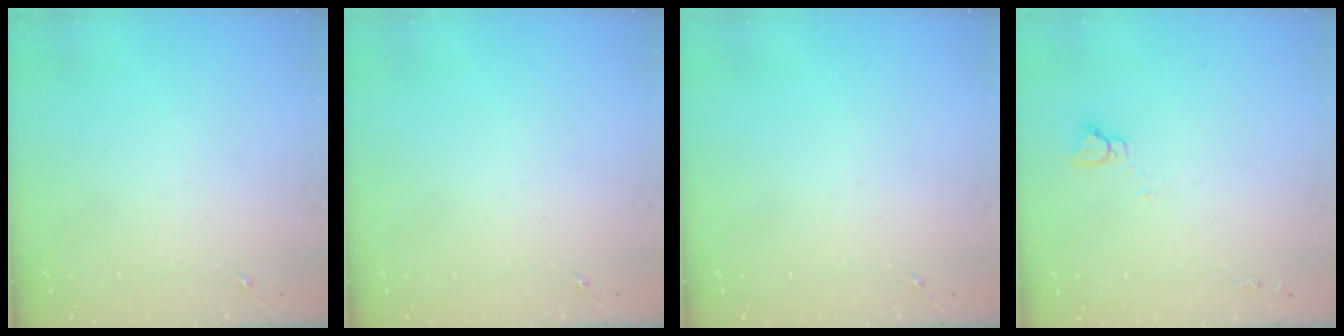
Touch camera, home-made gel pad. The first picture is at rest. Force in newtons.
{"total": 0.0}
{"total": 0.0}
{"total": 3.9, "press": 3.9, "slide": 0.4}